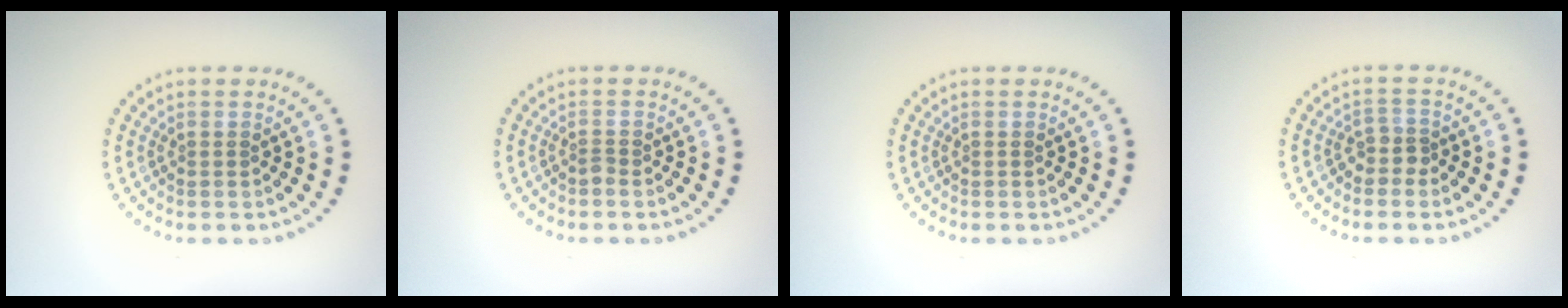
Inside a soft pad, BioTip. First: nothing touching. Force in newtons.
{"total": 0.7, "press": 0.4, "slide": 0.5}
{"total": 0.0}
{"total": 1.5, "press": 1.2, "slide": 0.9}